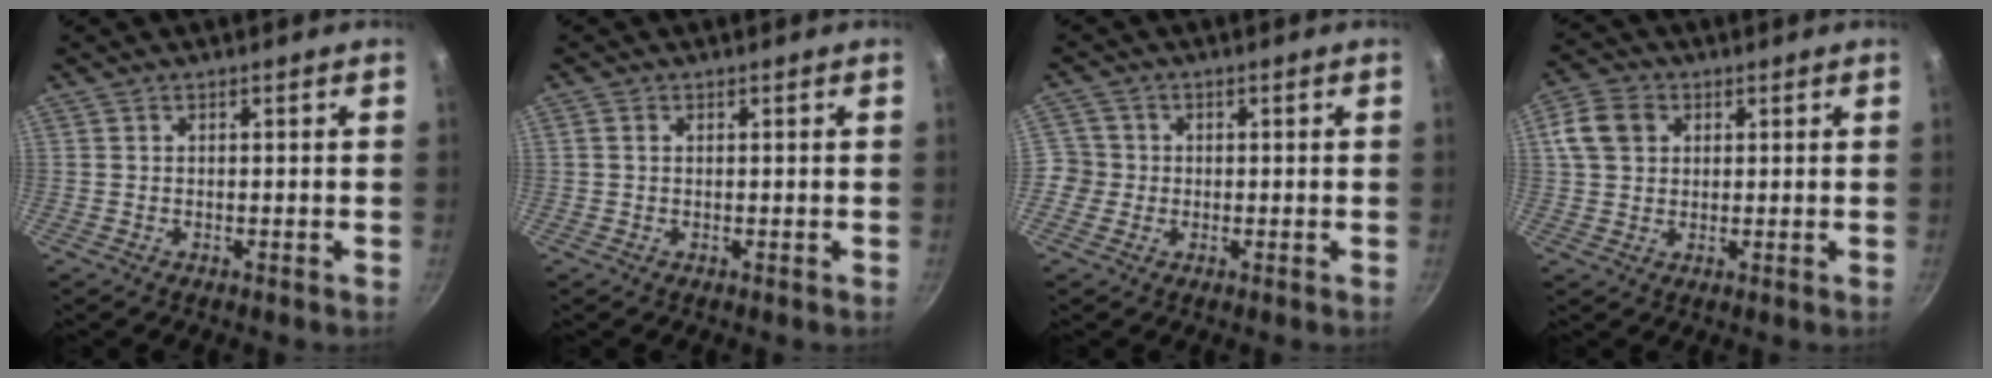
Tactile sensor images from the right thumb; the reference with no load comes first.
{"total": 1.0, "force": [0.3, 0.7, 0.6], "torque": [-0.012, 0.003, 0.003]}
{"total": 4.3, "force": [-0.5, 4.2, 0.7], "torque": [0.017, 0.009, -0.016]}
{"total": 7.8, "force": [2.1, 6.2, 4.3], "torque": [-0.068, 0.005, 0.026]}